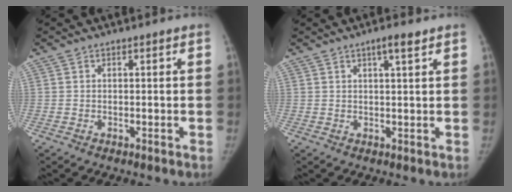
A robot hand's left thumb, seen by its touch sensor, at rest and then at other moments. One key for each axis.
{"total": 3.1, "fx": 1.9, "fy": 0.4, "fz": 2.5, "tx": -0.040, "ty": -0.008, "tz": 0.032}